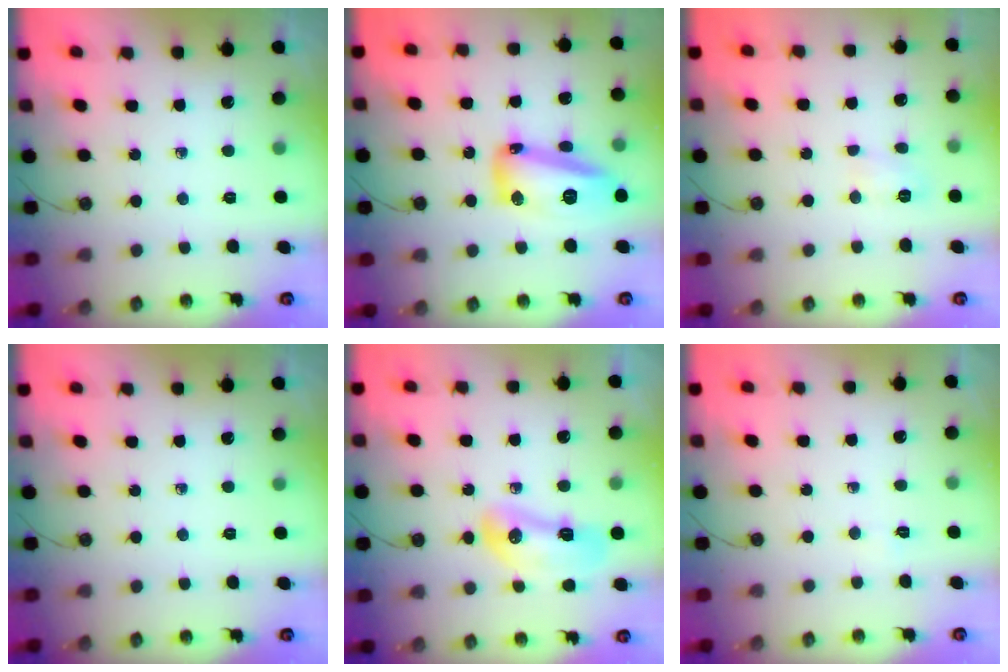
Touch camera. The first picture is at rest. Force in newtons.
{"total": 23.5, "press": 20.6, "slide": 11.3}
{"total": 3.8, "press": 3.8, "slide": 0.3}
{"total": 0.0}
{"total": 11.4, "press": 11.0, "slide": 2.9}
{"total": 2.1, "press": 1.6, "slide": 1.4}